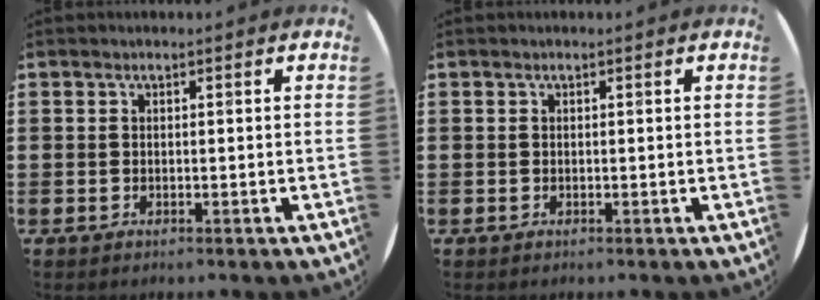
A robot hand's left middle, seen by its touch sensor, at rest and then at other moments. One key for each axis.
{"total": 0.0}